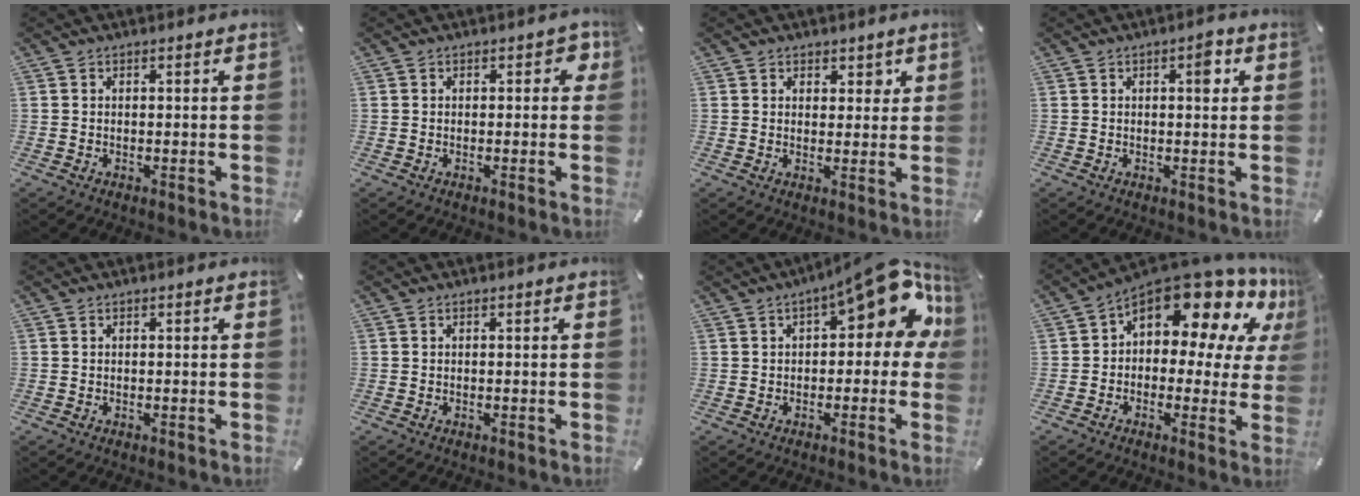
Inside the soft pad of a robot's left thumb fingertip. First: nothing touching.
{"total": 2.9, "force": [0.6, 1.9, 2.0], "torque": [-0.017, 0.000, 0.005]}
{"total": 3.3, "force": [1.2, 2.9, 0.9], "torque": [0.008, -0.003, 0.013]}
{"total": 4.1, "force": [1.2, 1.9, 3.4], "torque": [-0.031, -0.005, 0.008]}
{"total": 0.0}
{"total": 0.0}
{"total": 14.4, "force": [5.7, 5.8, 11.9], "torque": [-0.152, -0.035, 0.092]}
{"total": 15.9, "force": [9.8, 8.0, 9.6], "torque": [-0.142, -0.084, 0.167]}